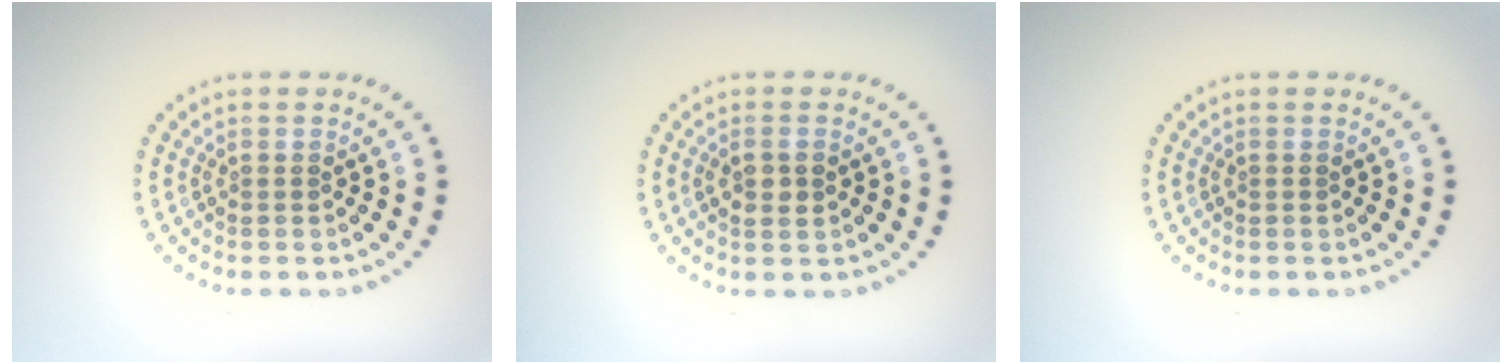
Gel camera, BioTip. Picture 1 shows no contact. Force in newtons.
{"total": 1.7, "press": 1.7, "slide": 0.2}
{"total": 0.0}